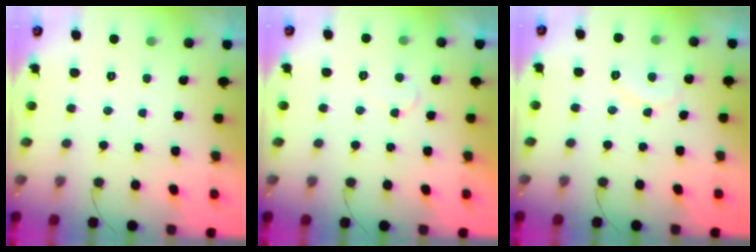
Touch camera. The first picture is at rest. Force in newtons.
{"total": 4.1, "press": 4.1, "slide": 0.2}
{"total": 6.0, "press": 6.0, "slide": 0.4}